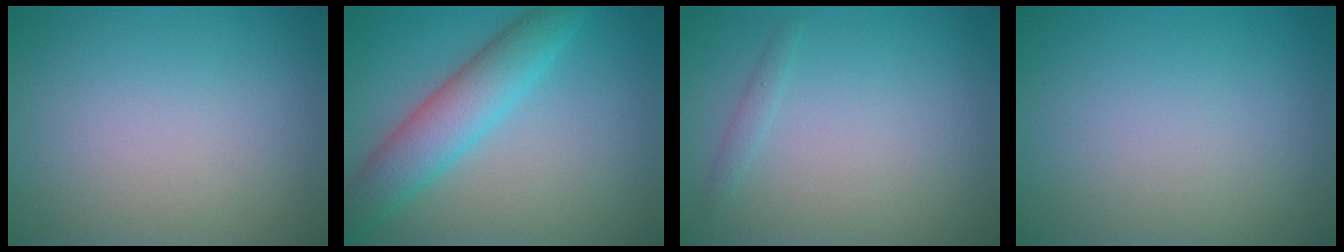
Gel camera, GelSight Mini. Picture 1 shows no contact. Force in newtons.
{"total": 5.4, "press": 5.4, "slide": 0.1}
{"total": 0.8, "press": 0.8, "slide": 0.1}
{"total": 0.0}